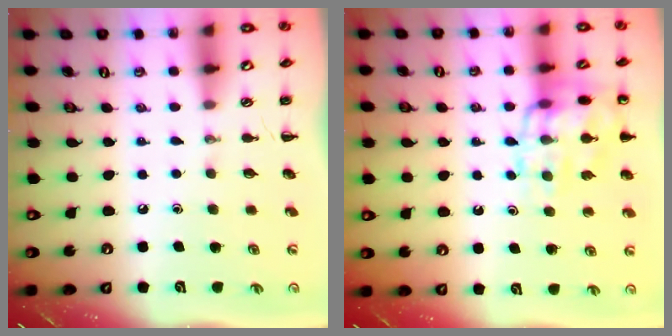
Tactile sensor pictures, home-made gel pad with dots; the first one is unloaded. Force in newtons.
{"total": 13.8, "press": 13.7, "slide": 1.5}